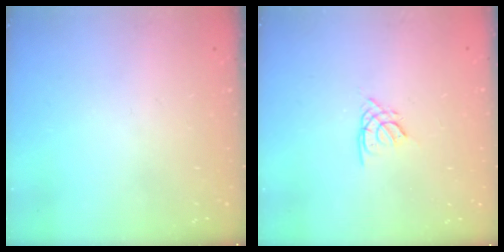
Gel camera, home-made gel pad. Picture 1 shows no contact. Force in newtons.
{"total": 1.9, "press": 1.8, "slide": 0.5}